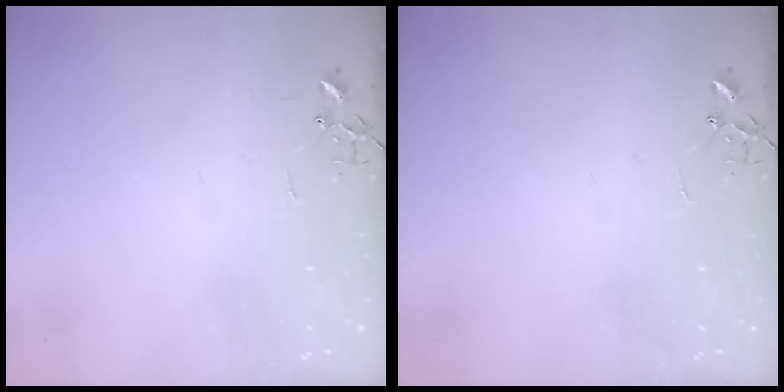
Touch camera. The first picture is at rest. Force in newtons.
{"total": 0.0}